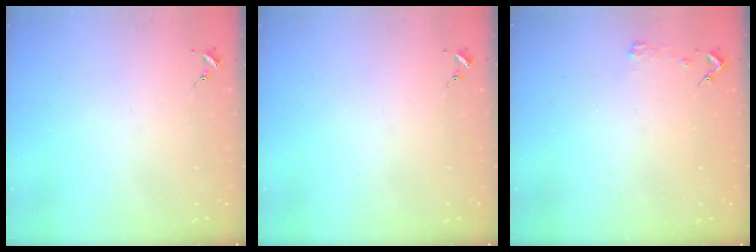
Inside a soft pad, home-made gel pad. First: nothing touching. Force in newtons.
{"total": 0.0}
{"total": 2.3, "press": 2.3, "slide": 0.3}